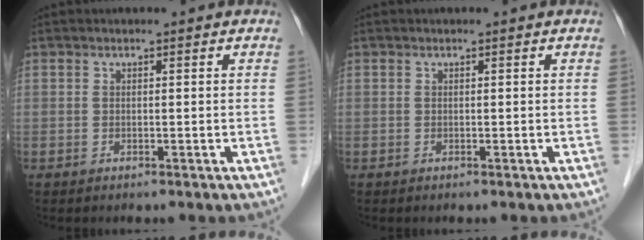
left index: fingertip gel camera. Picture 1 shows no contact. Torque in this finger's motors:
{"motor_torque": [0.00, 0.00, 0.00, 0.00]}